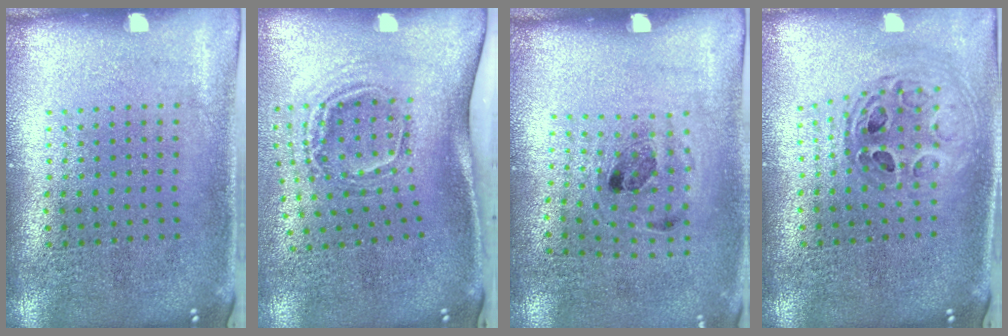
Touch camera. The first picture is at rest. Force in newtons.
{"total": 2.1, "press": 1.3, "slide": 1.6}
{"total": 1.2, "press": 0.7, "slide": 0.9}
{"total": 0.8, "press": 0.7, "slide": 0.2}